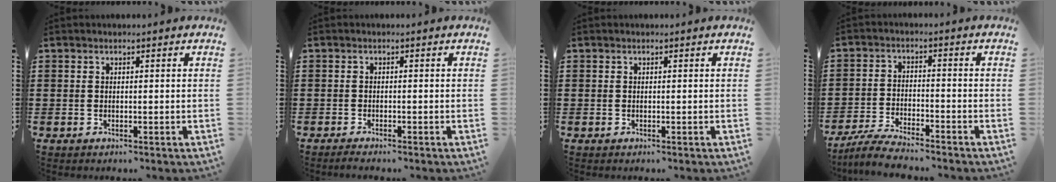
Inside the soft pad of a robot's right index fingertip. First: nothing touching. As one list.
[{"total": 1.0, "force": [-1.0, -0.1, 0.2], "torque": [-0.006, -0.005, -0.019]}, {"total": 0.0}, {"total": 4.7, "force": [-4.5, 0.2, 1.6], "torque": [-0.041, -0.006, -0.090]}]